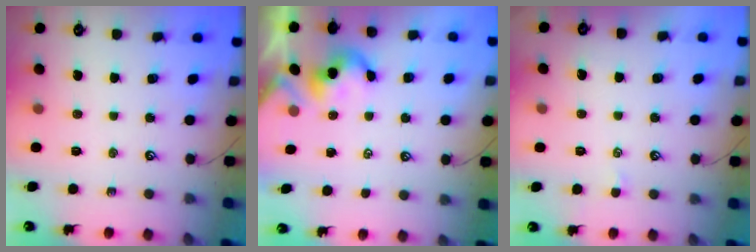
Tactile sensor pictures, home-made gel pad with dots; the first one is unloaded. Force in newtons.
{"total": 1.2, "press": 1.1, "slide": 0.3}
{"total": 0.7, "press": 0.6, "slide": 0.4}